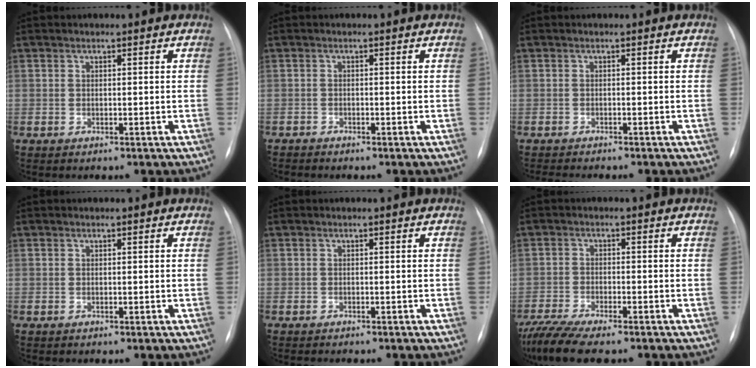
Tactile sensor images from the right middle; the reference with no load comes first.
{"total": 0.7, "force": [-0.7, 0.0, -0.1], "torque": [-0.005, -0.003, -0.015]}
{"total": 4.9, "force": [-4.4, 0.5, 2.2], "torque": [-0.026, -0.006, -0.060]}
{"total": 0.0}
{"total": 2.9, "force": [-2.5, 0.7, 1.4], "torque": [-0.021, -0.007, -0.024]}
{"total": 8.8, "force": [-7.3, 1.1, 4.8], "torque": [-0.089, -0.017, -0.123]}